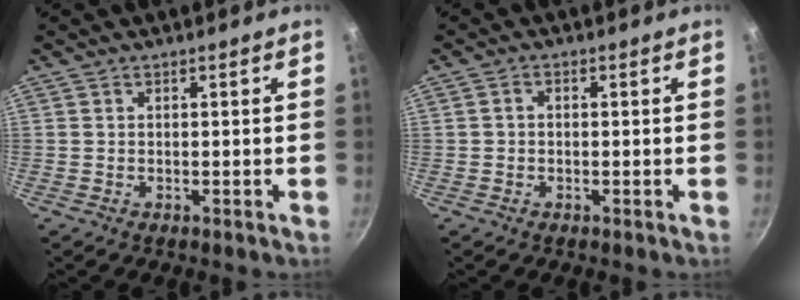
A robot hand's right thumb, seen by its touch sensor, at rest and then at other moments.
{"total": 1.3, "force": [-0.3, 1.1, 0.8], "torque": [-0.016, 0.007, -0.006]}